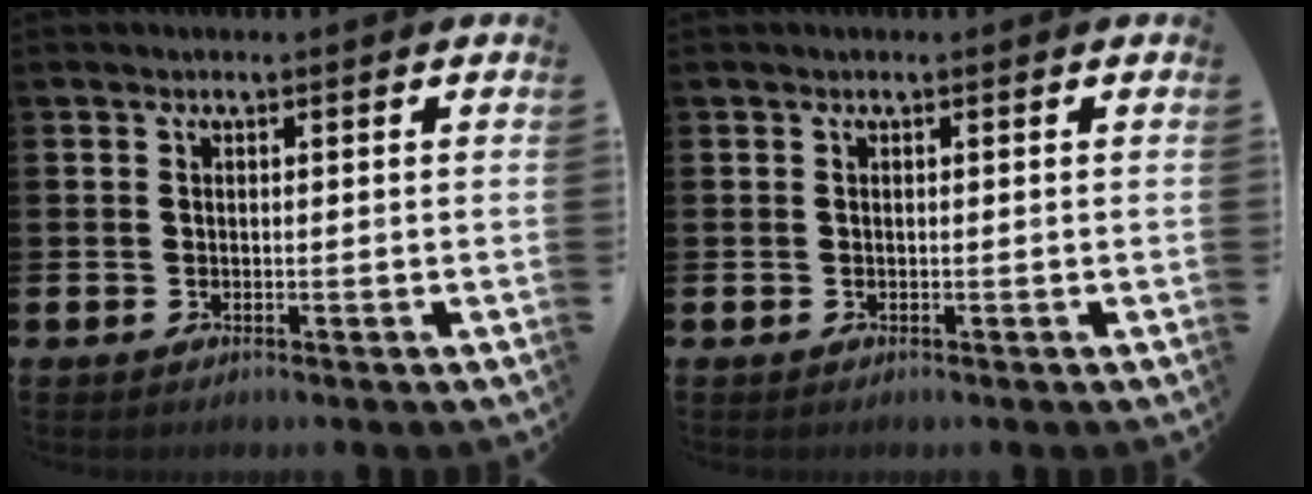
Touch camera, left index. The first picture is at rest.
{"total": 0.0}